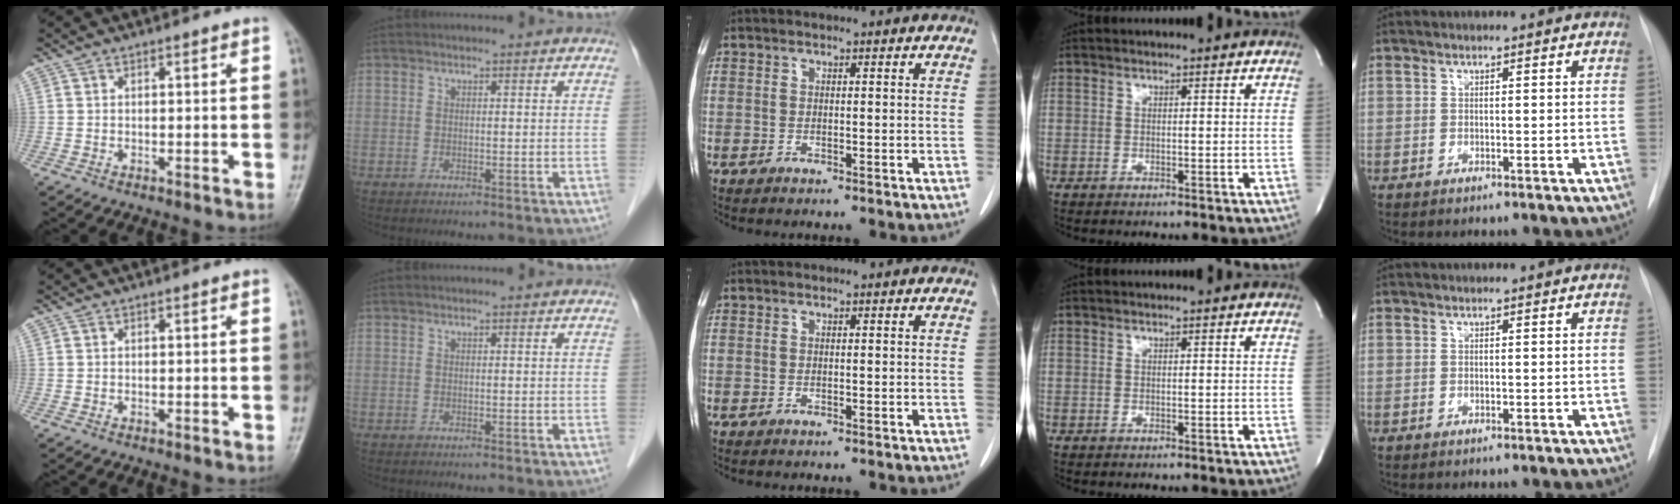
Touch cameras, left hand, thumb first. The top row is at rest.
{}